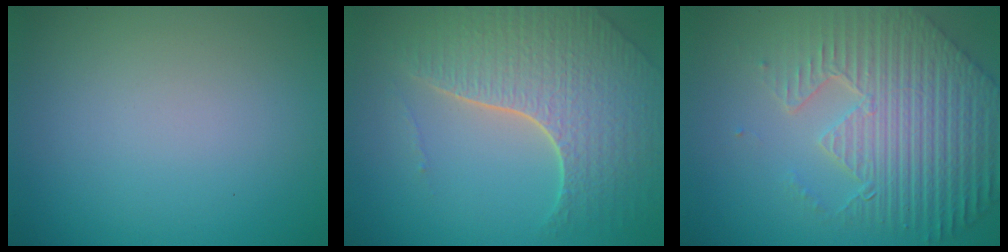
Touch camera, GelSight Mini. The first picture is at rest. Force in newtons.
{"total": 7.4, "press": 5.3, "slide": 5.2}
{"total": 8.7, "press": 6.3, "slide": 6.0}